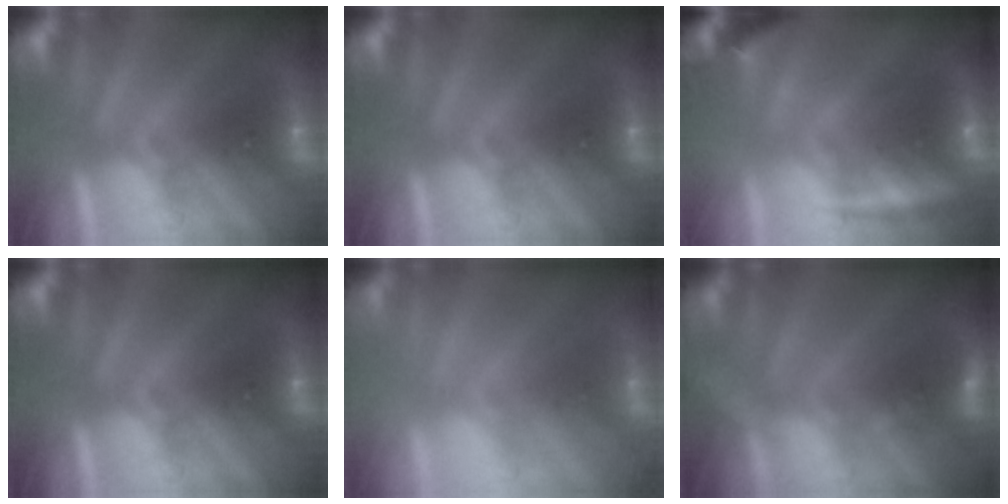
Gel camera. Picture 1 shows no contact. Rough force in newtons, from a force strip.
{"total": 0.0}
{"total": 5.7}
{"total": 0.0}
{"total": 2.2}
{"total": 2.9}